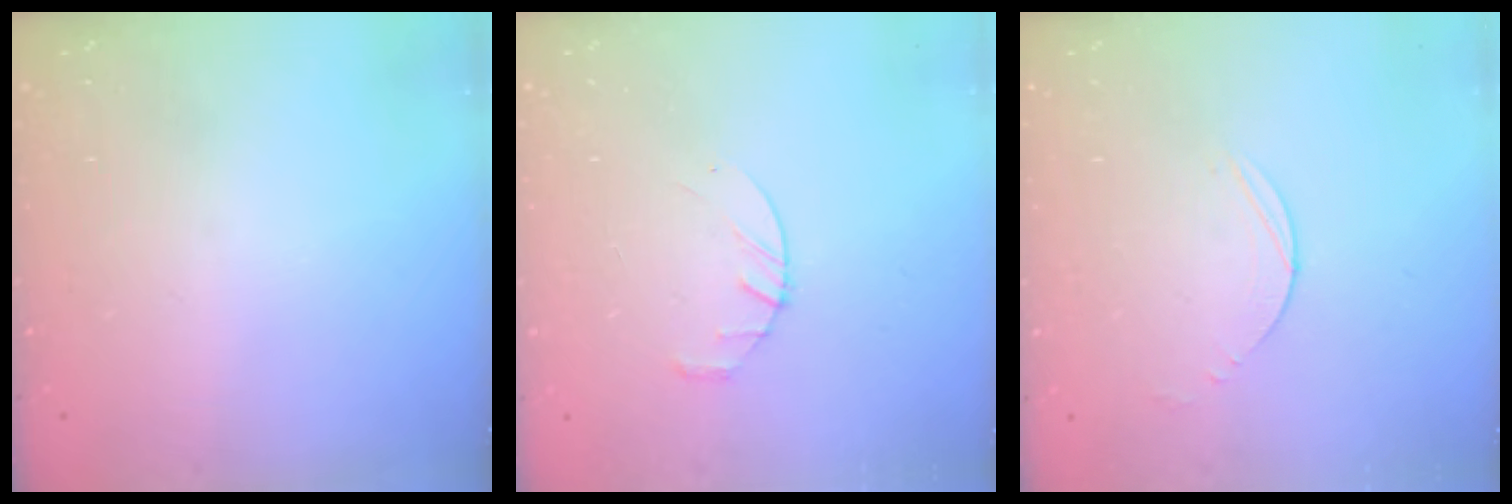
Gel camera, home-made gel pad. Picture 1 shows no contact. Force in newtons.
{"total": 3.6, "press": 3.6, "slide": 0.6}
{"total": 3.1, "press": 3.1, "slide": 0.3}